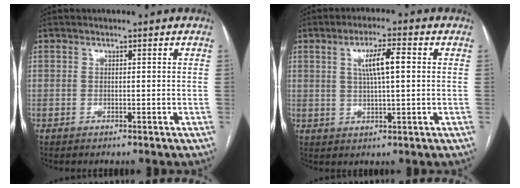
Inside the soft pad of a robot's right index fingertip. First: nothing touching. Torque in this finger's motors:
{"motor_torque": [0.22, 0.07, 0.16, 0.07]}